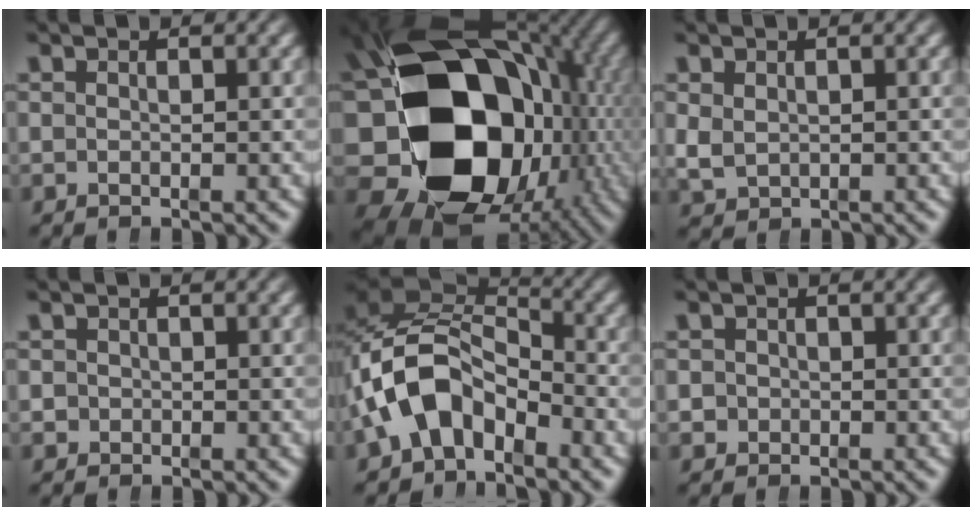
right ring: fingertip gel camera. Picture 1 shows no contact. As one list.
[{"total": 34.4, "force": [-3.5, 23.5, 24.9], "torque": [-0.391, -0.064, -0.044]}, {"total": 2.0, "force": [0.2, 1.8, 0.9], "torque": [-0.030, -0.015, 0.018]}, {"total": 1.3, "force": [-0.3, 1.2, 0.0], "torque": [-0.008, -0.006, -0.005]}, {"total": 8.9, "force": [-0.6, 6.7, 5.8], "torque": [-0.139, -0.019, -0.009]}, {"total": 2.0, "force": [-0.5, 1.9, 0.2], "torque": [-0.012, -0.008, -0.008]}]